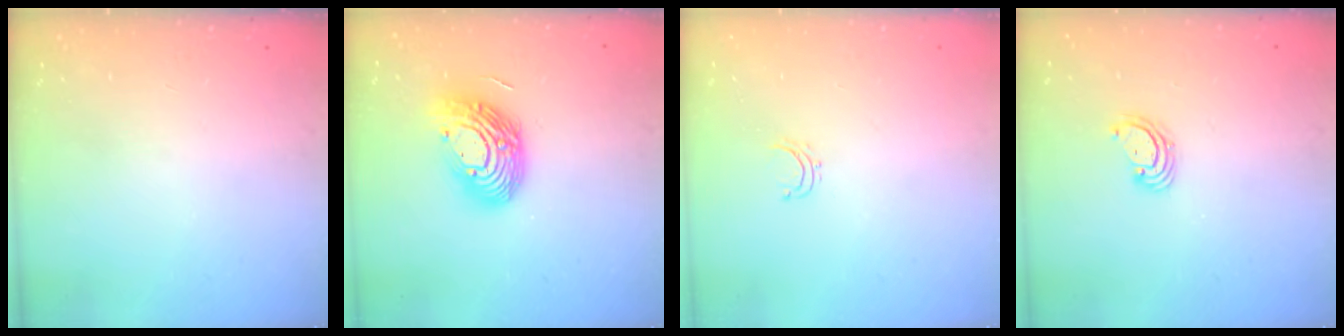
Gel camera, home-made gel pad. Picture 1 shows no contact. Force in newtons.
{"total": 14.8, "press": 14.8, "slide": 1.0}
{"total": 3.6, "press": 3.6, "slide": 0.3}
{"total": 3.5, "press": 3.5, "slide": 0.1}